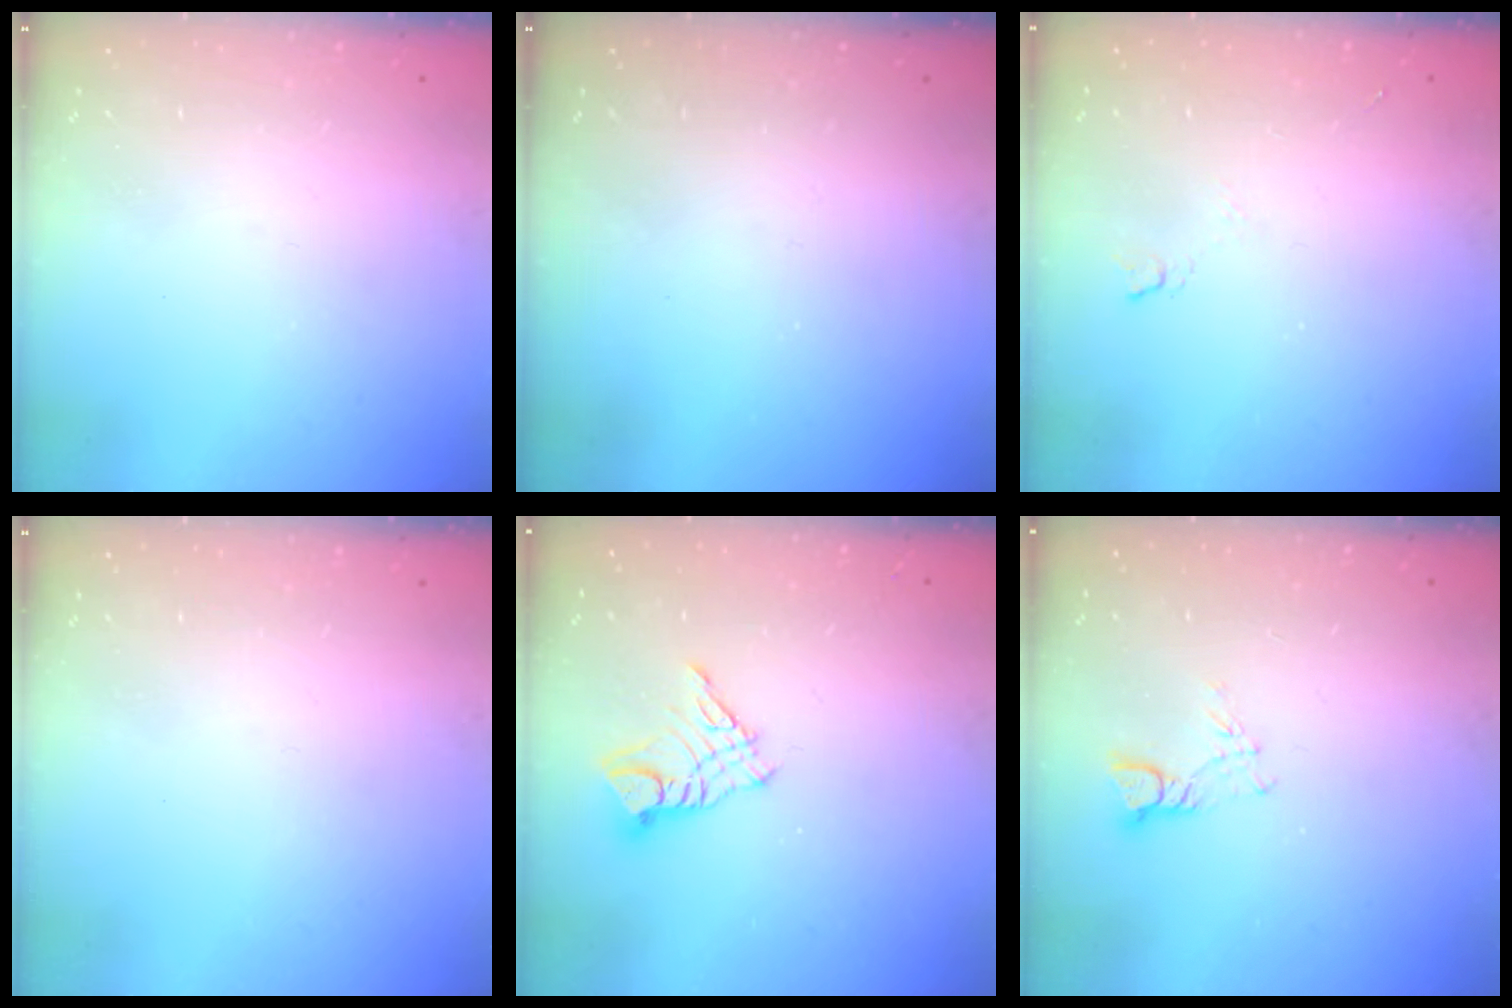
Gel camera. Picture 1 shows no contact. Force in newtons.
{"total": 0.0}
{"total": 4.3, "press": 4.2, "slide": 0.7}
{"total": 0.0}
{"total": 8.5, "press": 8.4, "slide": 0.7}
{"total": 3.8, "press": 3.8, "slide": 0.4}